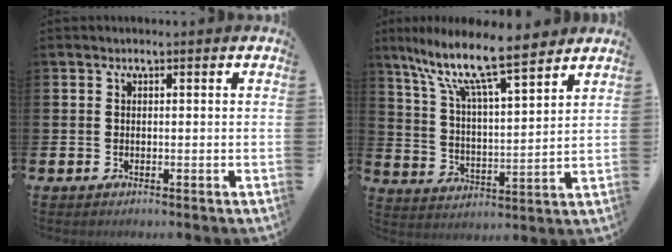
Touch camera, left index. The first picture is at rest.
{"total": 11.1, "force": [9.1, 2.0, 5.9], "torque": [-0.135, -0.058, 0.151]}